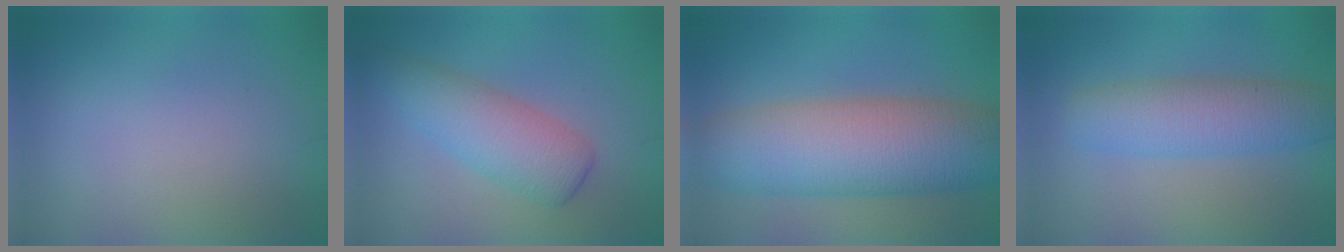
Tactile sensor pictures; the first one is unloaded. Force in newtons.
{"total": 4.8, "press": 4.8, "slide": 0.1}
{"total": 10.8, "press": 10.8, "slide": 0.5}
{"total": 5.1, "press": 5.1, "slide": 0.1}